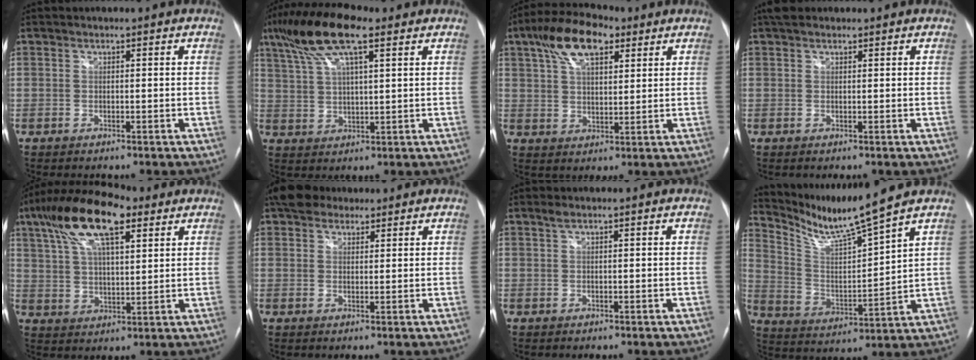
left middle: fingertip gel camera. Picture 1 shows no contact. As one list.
[{"total": 12.0, "force": [7.2, 2.9, 9.2], "torque": [-0.184, 0.030, 0.131]}, {"total": 10.4, "force": [5.6, 4.5, 7.6], "torque": [-0.146, 0.030, 0.101]}, {"total": 2.8, "force": [2.1, 1.4, 1.1], "torque": [-0.021, 0.023, 0.034]}, {"total": 15.4, "force": [8.5, 5.0, 11.8], "torque": [-0.236, 0.039, 0.156]}, {"total": 5.6, "force": [4.3, 3.0, 1.8], "torque": [-0.034, 0.029, 0.078]}, {"total": 0.8, "force": [0.5, 0.2, 0.5], "torque": [-0.011, 0.012, 0.011]}, {"total": 10.8, "force": [9.7, -1.8, 4.5], "torque": [-0.094, -0.010, 0.190]}]